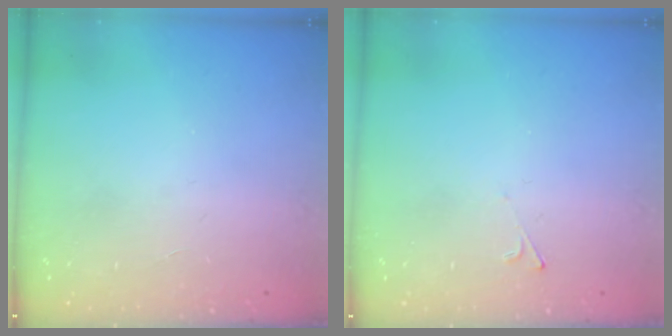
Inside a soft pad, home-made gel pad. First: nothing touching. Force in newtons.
{"total": 2.0, "press": 1.9, "slide": 0.4}